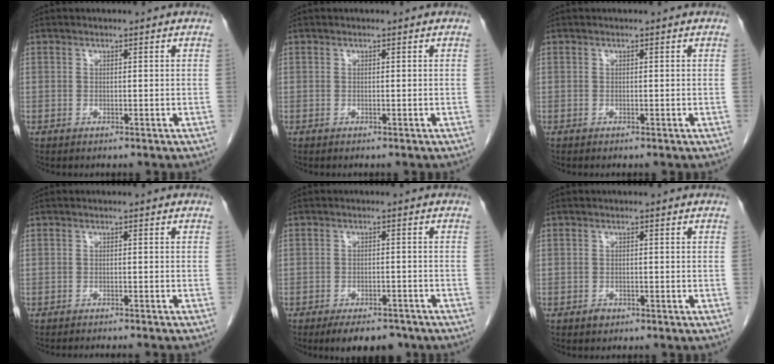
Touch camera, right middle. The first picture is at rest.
{"total": 0.0}
{"total": 0.0}
{"total": 4.4, "force": [-4.0, 0.0, 2.0], "torque": [-0.014, -0.004, -0.053]}
{"total": 6.6, "force": [-5.3, 2.7, 3.0], "torque": [-0.037, 0.000, -0.077]}
{"total": 1.0, "force": [-0.7, 0.6, 0.4], "torque": [-0.005, 0.002, -0.009]}